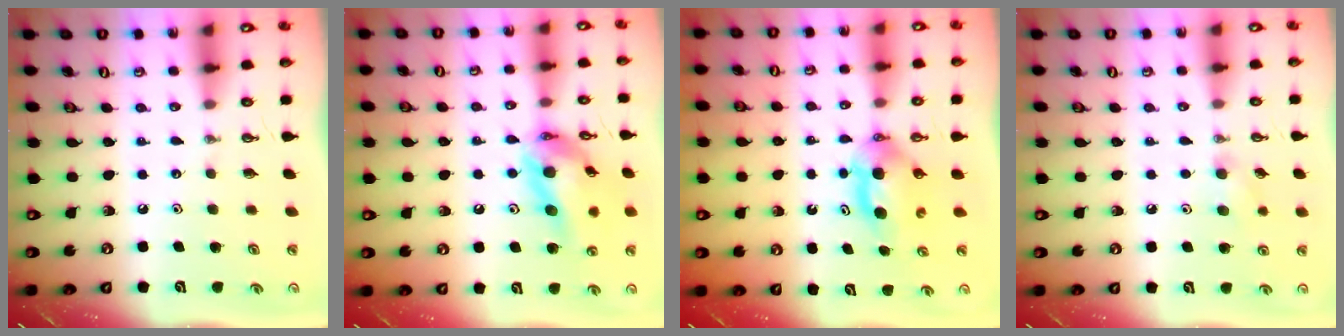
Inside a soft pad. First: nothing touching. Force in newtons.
{"total": 16.2, "press": 16.1, "slide": 1.8}
{"total": 6.6, "press": 6.0, "slide": 2.8}
{"total": 6.8, "press": 6.6, "slide": 1.6}